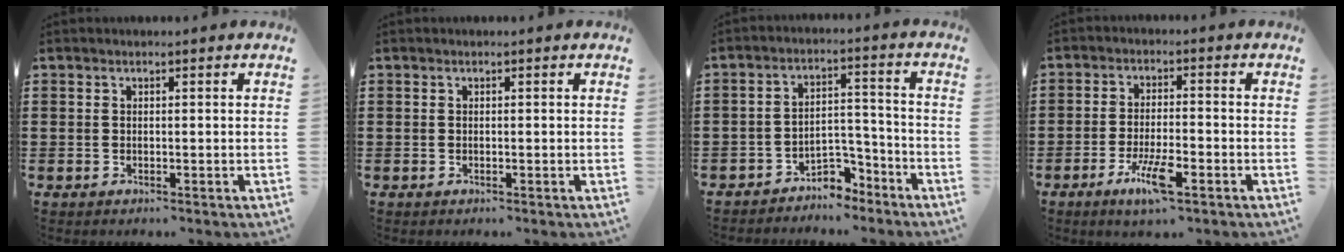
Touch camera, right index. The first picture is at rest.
{"total": 0.0}
{"total": 4.9, "force": [-4.3, 1.9, 1.3], "torque": [-0.025, 0.014, -0.084]}
{"total": 6.0, "force": [-3.2, 1.2, 4.9], "torque": [-0.104, -0.010, -0.060]}